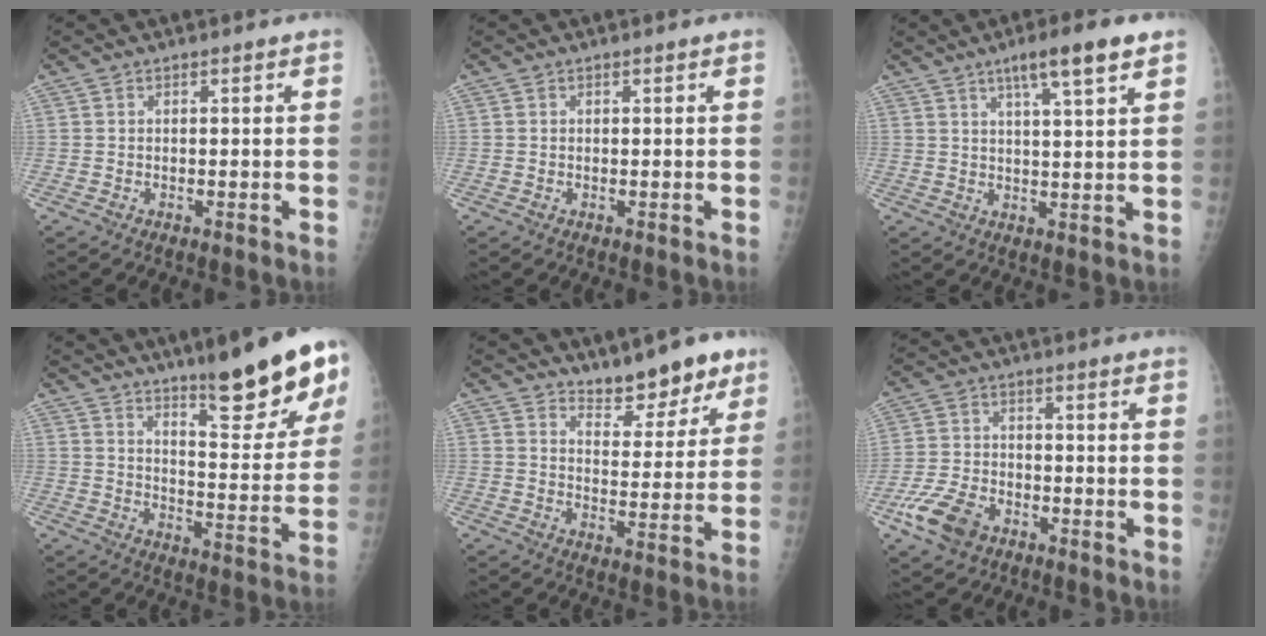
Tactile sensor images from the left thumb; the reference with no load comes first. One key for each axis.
{"total": 0.0}
{"total": 8.3, "fx": 5.0, "fy": 0.9, "fz": 6.6, "tx": -0.105, "ty": -0.017, "tz": 0.080}
{"total": 19.0, "fx": 12.0, "fy": 4.1, "fz": 14.2, "tx": -0.166, "ty": -0.065, "tz": 0.179}
{"total": 9.7, "fx": 7.8, "fy": 3.8, "fz": 4.3, "tx": -0.024, "ty": -0.055, "tz": 0.123}
{"total": 8.7, "fx": -4.8, "fy": 5.6, "fz": 4.8, "tx": -0.093, "ty": 0.015, "tz": -0.089}